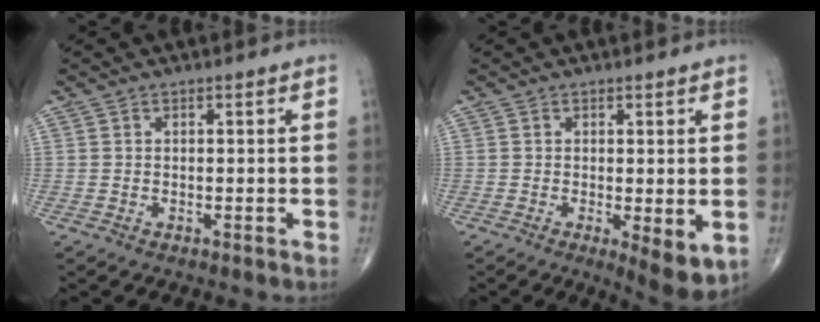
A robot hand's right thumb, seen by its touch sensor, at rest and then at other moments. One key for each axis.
{"total": 6.1, "fx": -1.1, "fy": 1.9, "fz": 5.7, "tx": -0.083, "ty": -0.021, "tz": -0.014}